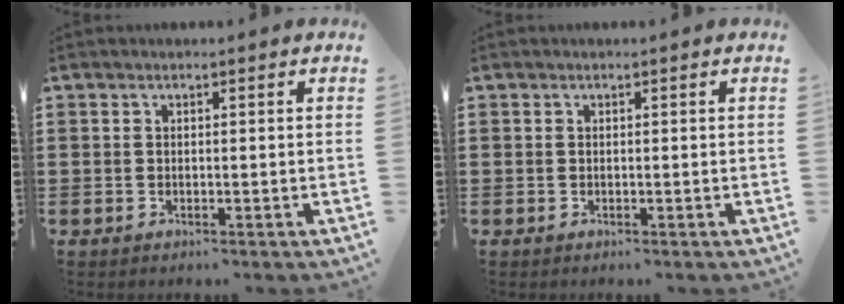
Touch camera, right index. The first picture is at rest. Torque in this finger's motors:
{"motor_torque": [0.00, 0.00, 0.00, 0.00]}